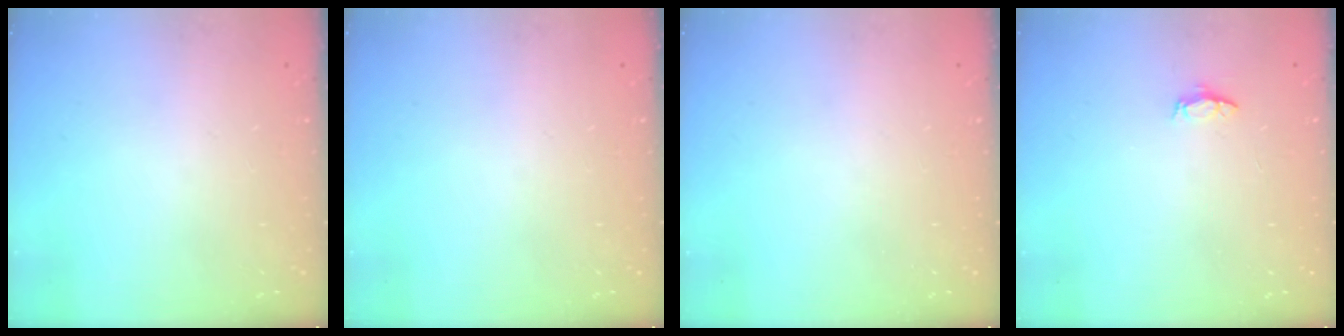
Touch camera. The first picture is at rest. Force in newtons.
{"total": 0.0}
{"total": 0.0}
{"total": 3.1, "press": 3.1, "slide": 0.3}